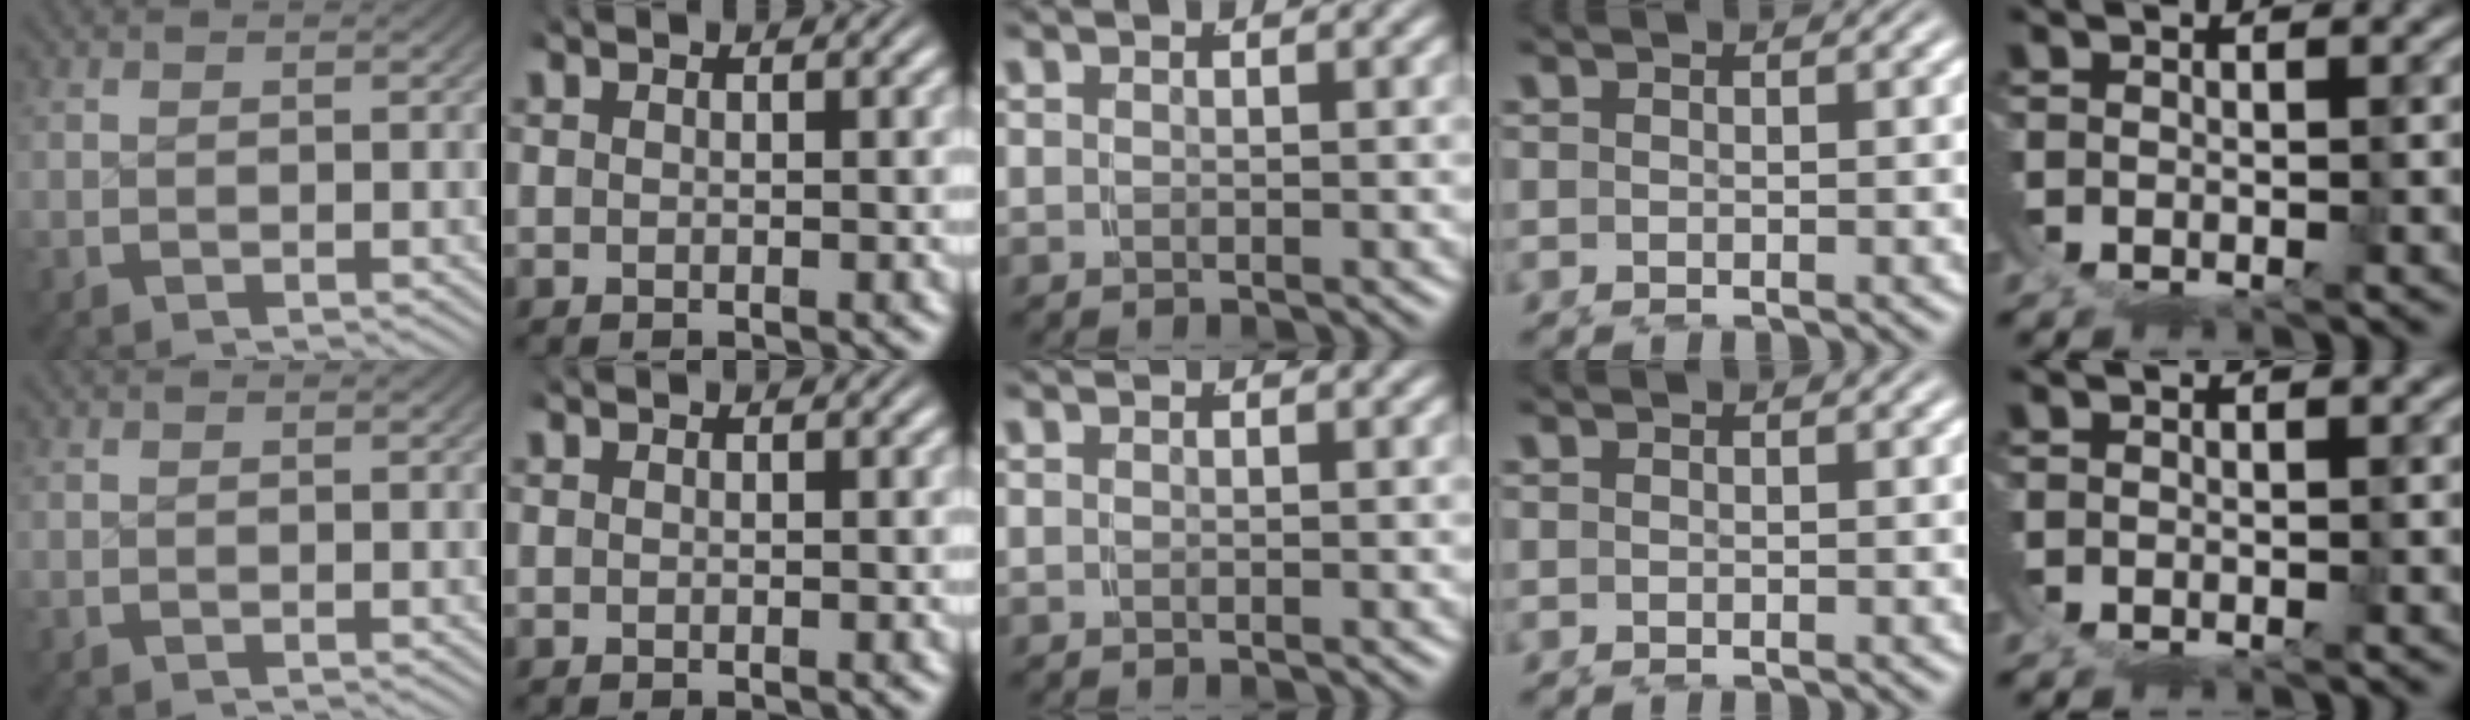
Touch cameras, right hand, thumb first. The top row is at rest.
{"middle": {"total": 0.7, "force": [0.1, -0.6, -0.4], "torque": [0.012, 0.007, -0.003]}}